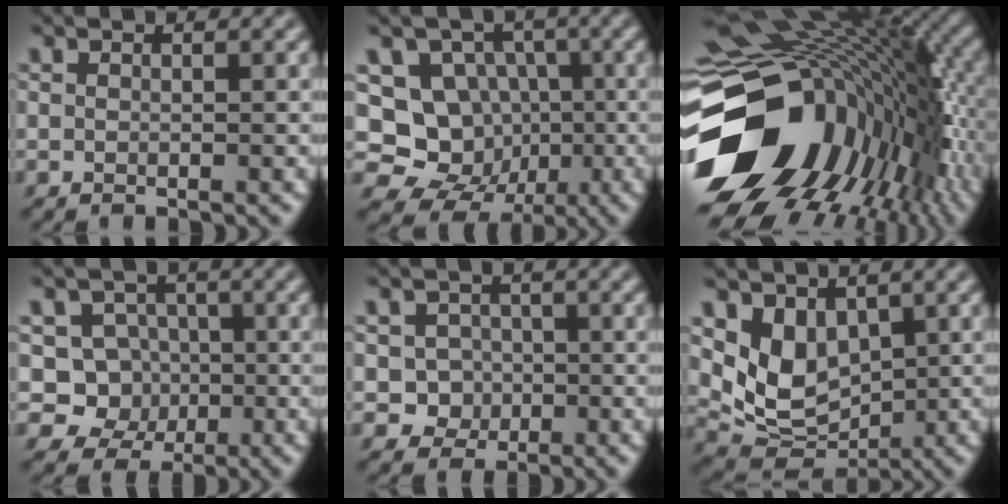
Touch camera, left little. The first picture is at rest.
{"total": 12.6, "force": [-1.8, 11.7, 4.3], "torque": [-0.106, 0.017, -0.045]}
{"total": 17.7, "force": [-4.9, 12.4, 11.6], "torque": [-0.234, -0.022, -0.075]}
{"total": 4.5, "force": [-0.4, 4.3, 1.5], "torque": [-0.005, -0.003, -0.027]}
{"total": 2.8, "force": [-0.5, 2.6, 0.9], "torque": [-0.002, -0.002, -0.015]}
{"total": 5.5, "force": [1.7, 4.0, 3.5], "torque": [-0.068, -0.021, 0.034]}